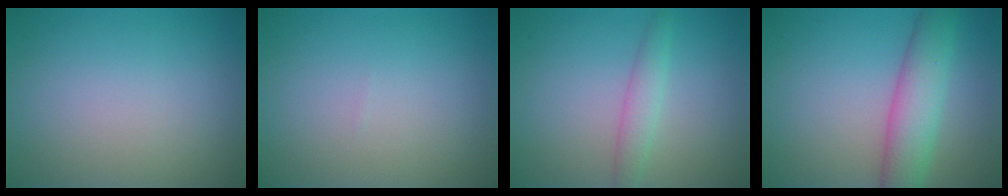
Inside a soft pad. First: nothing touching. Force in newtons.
{"total": 0.0}
{"total": 2.0, "press": 2.0, "slide": 0.0}
{"total": 5.2, "press": 5.2, "slide": 0.3}